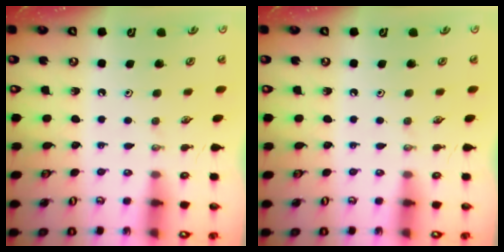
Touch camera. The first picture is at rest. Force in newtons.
{"total": 0.0}